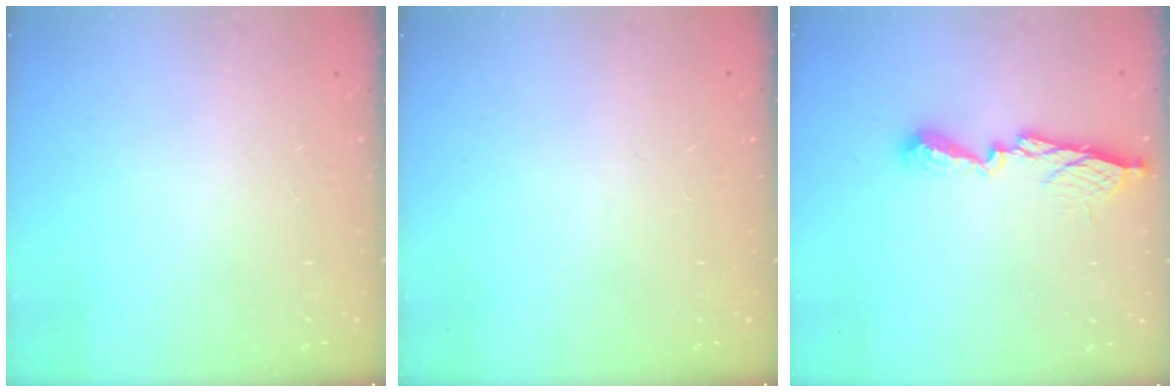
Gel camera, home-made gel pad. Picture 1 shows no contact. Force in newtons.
{"total": 0.0}
{"total": 10.6, "press": 10.6, "slide": 0.6}